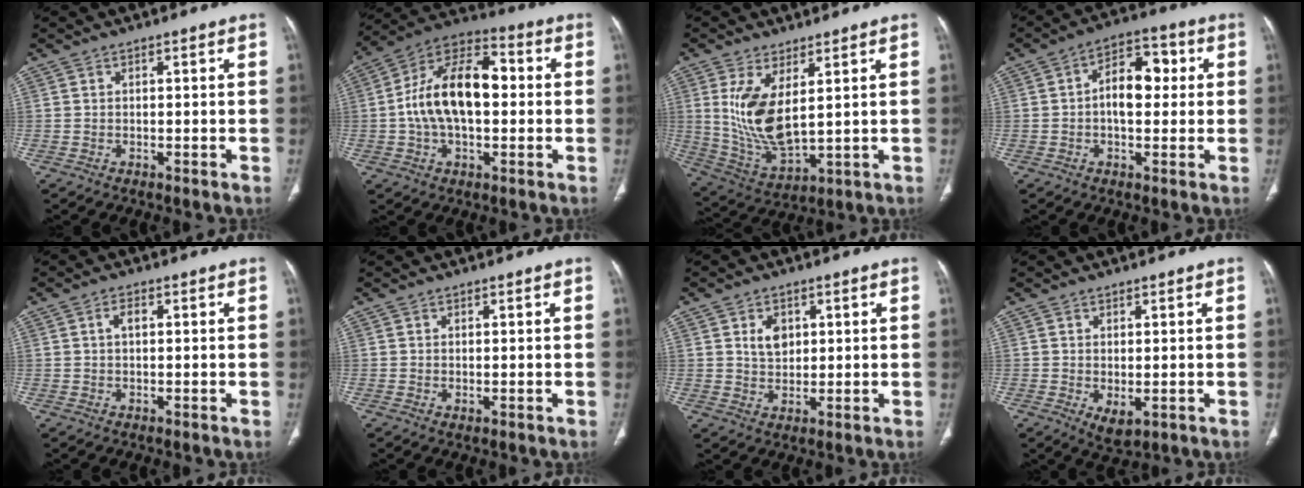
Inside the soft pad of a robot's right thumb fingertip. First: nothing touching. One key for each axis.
{"total": 17.3, "fx": 0.5, "fy": 9.7, "fz": 14.2, "tx": -0.240, "ty": 0.036, "tz": -0.001}
{"total": 11.9, "fx": 3.0, "fy": 5.1, "fz": 10.3, "tx": -0.203, "ty": -0.033, "tz": 0.077}
{"total": 9.3, "fx": 0.7, "fy": 5.5, "fz": 7.5, "tx": -0.097, "ty": 0.020, "tz": 0.004}
{"total": 2.0, "fx": 0.4, "fy": 1.0, "fz": 1.6, "tx": -0.030, "ty": 0.001, "tz": 0.006}
{"total": 0.6, "fx": 0.0, "fy": 0.3, "fz": 0.5, "tx": -0.013, "ty": -0.004, "tz": 0.002}
{"total": 4.5, "fx": 1.5, "fy": 3.3, "fz": 2.7, "tx": -0.027, "ty": -0.009, "tz": 0.029}
{"total": 3.5, "fx": -0.7, "fy": 1.8, "fz": 2.9, "tx": -0.047, "ty": -0.011, "tz": 0.002}